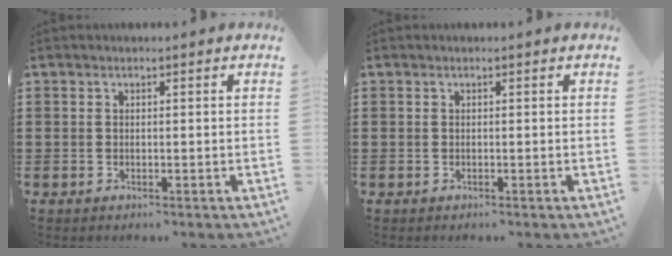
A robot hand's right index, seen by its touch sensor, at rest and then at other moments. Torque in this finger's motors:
{"motor_torque": [-0.03, 0.02, 0.00, 0.00]}